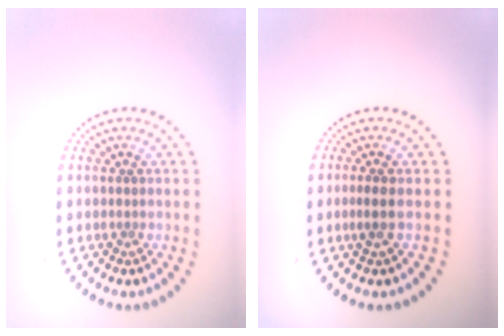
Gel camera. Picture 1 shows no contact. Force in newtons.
{"total": 1.5, "press": 1.2, "slide": 0.9}